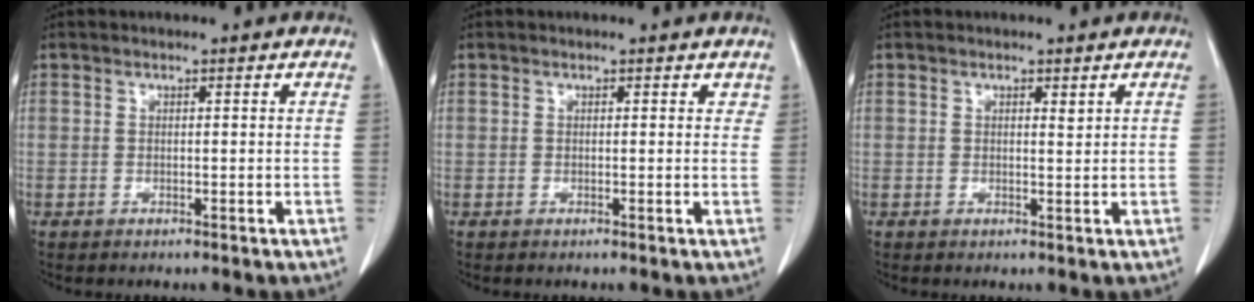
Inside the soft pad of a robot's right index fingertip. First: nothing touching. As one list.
[{"total": 0.9, "force": [0.4, 0.7, 0.5], "torque": [0.004, 0.002, -0.004]}, {"total": 1.1, "force": [0.5, 0.4, 0.9], "torque": [-0.014, -0.002, 0.007]}]